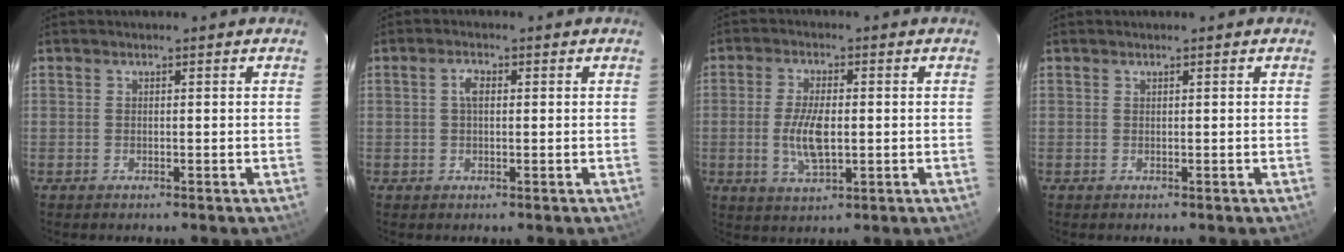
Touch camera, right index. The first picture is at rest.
{"total": 2.2, "force": [0.4, 1.2, 1.9], "torque": [-0.038, 0.007, 0.006]}
{"total": 7.5, "force": [-0.7, 3.2, 6.7], "torque": [-0.134, -0.005, -0.012]}
{"total": 0.0}